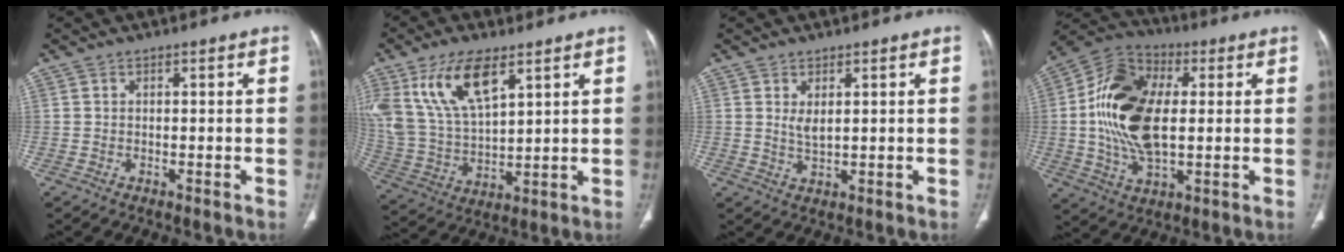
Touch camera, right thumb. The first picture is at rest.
{"total": 16.0, "force": [8.3, 7.4, 11.5], "torque": [-0.219, -0.025, 0.172]}
{"total": 2.6, "force": [1.0, 1.1, 2.2], "torque": [-0.041, -0.013, 0.024]}
{"total": 17.3, "force": [1.7, 9.1, 14.7], "torque": [-0.290, 0.009, 0.026]}